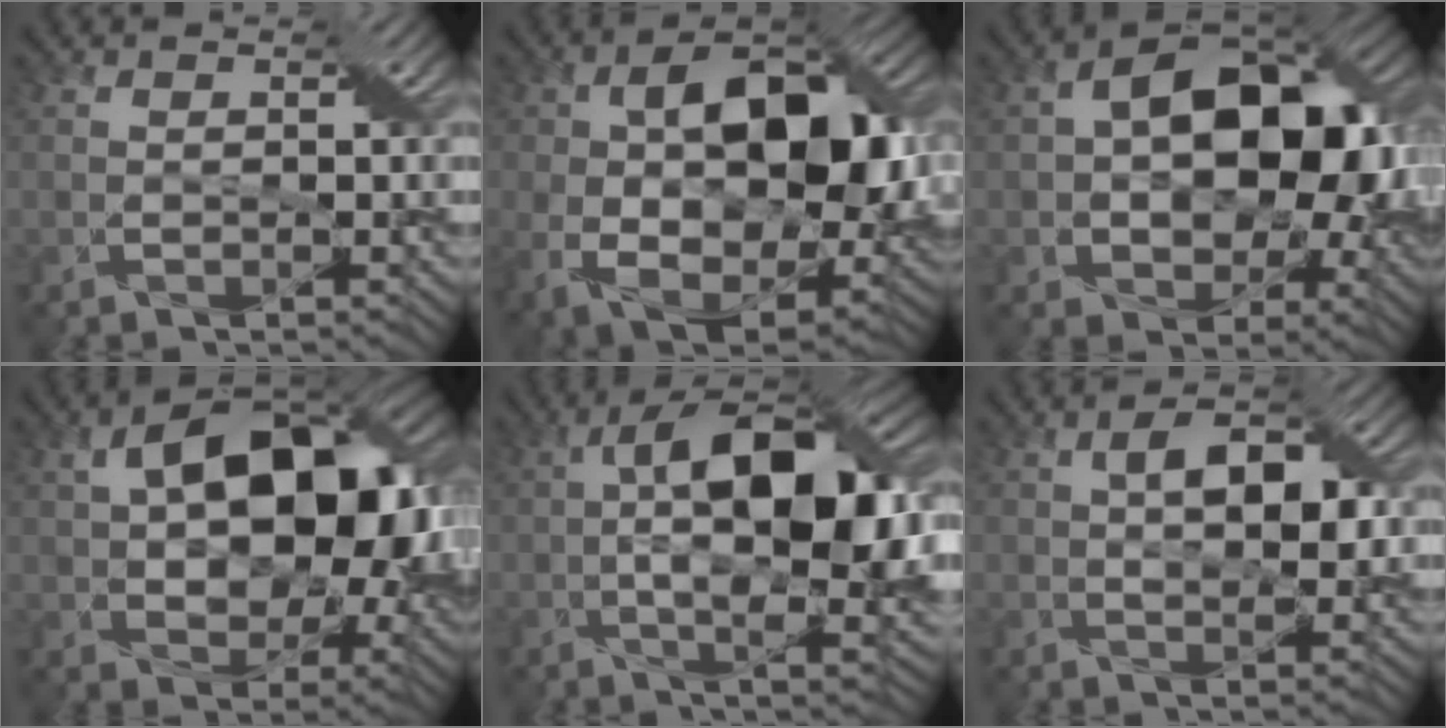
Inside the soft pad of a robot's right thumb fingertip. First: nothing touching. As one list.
[{"total": 17.0, "force": [0.1, 10.5, 13.3], "torque": [-0.222, -0.016, -0.003]}, {"total": 15.7, "force": [1.2, 10.1, 11.9], "torque": [-0.167, 0.004, 0.020]}, {"total": 17.0, "force": [2.8, 10.6, 12.9], "torque": [-0.196, 0.004, 0.050]}, {"total": 16.2, "force": [0.2, 6.9, 14.6], "torque": [-0.228, 0.013, -0.002]}, {"total": 6.7, "force": [0.8, 3.2, 5.8], "torque": [-0.090, 0.006, 0.008]}]